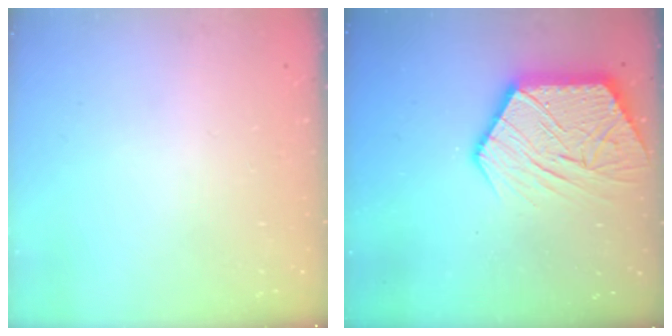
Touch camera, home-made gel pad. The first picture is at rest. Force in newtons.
{"total": 16.5, "press": 16.4, "slide": 1.2}